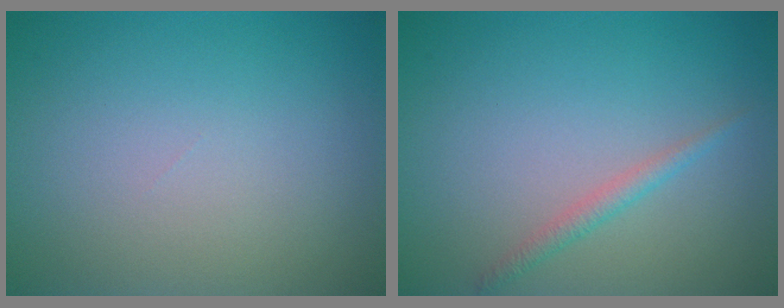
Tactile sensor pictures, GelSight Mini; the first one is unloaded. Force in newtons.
{"total": 1.3, "press": 1.3, "slide": 0.1}